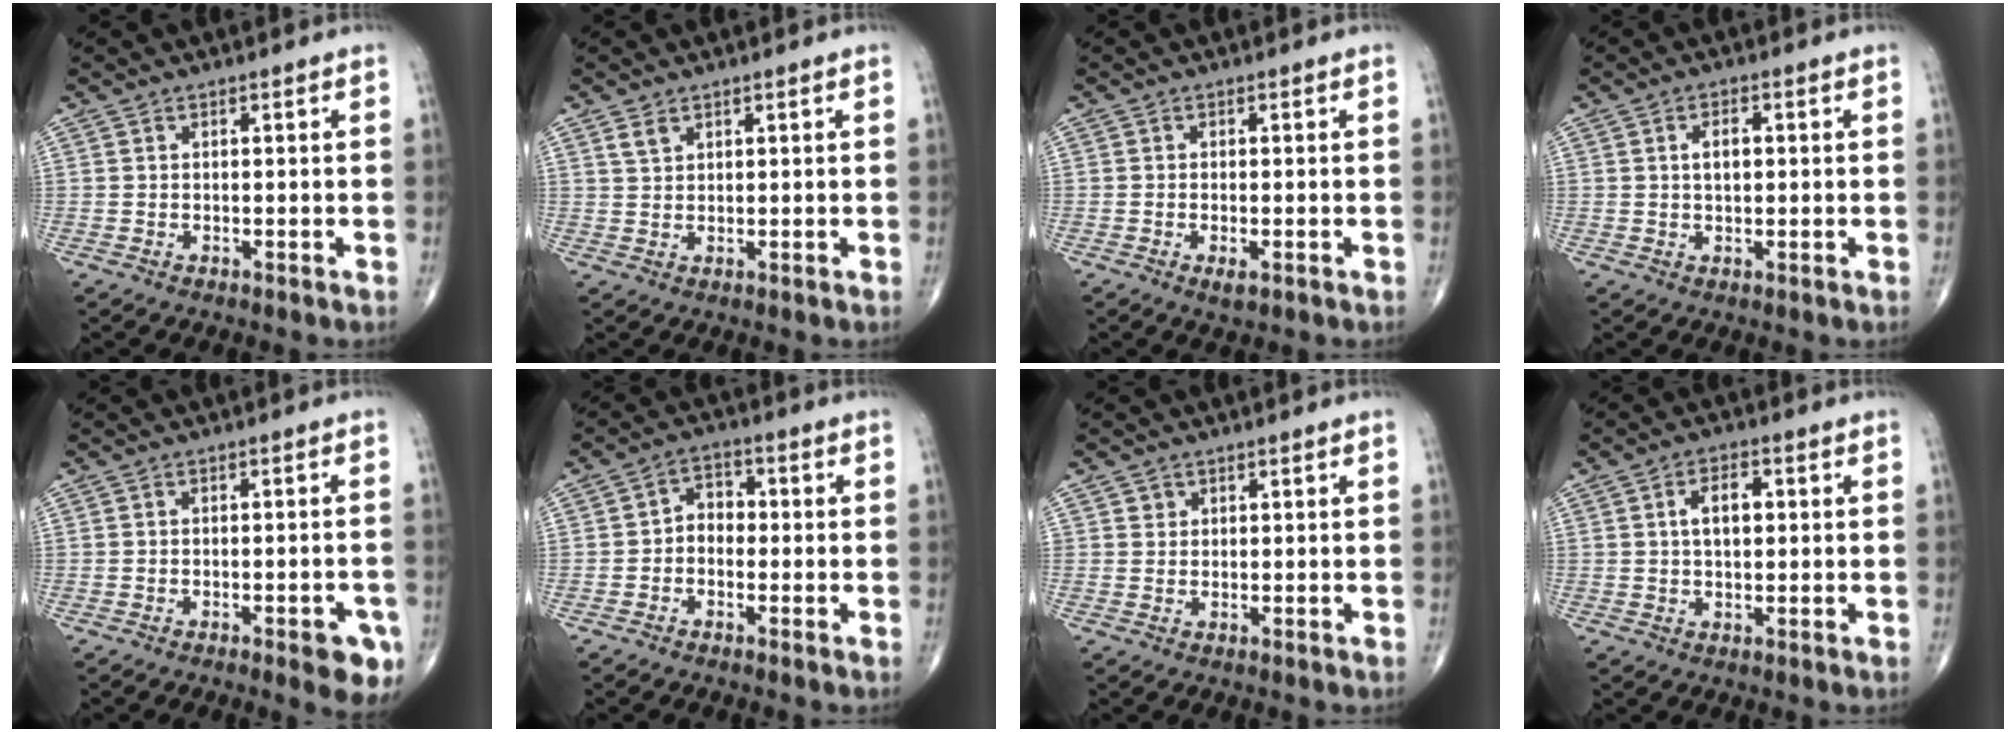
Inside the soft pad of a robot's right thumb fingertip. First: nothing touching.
{"total": 2.1, "force": [1.4, 1.2, 1.1], "torque": [-0.016, -0.003, 0.033]}
{"total": 2.1, "force": [-0.8, 0.8, 1.8], "torque": [-0.031, -0.003, -0.014]}
{"total": 3.2, "force": [0.5, 1.8, 2.6], "torque": [-0.040, 0.003, 0.006]}
{"total": 6.4, "force": [-3.2, 2.1, 5.1], "torque": [-0.046, 0.009, -0.036]}
{"total": 4.2, "force": [-0.8, 3.3, 2.5], "torque": [-0.016, 0.021, -0.030]}
{"total": 1.2, "force": [0.6, 1.1, 0.1], "torque": [0.011, -0.001, 0.006]}
{"total": 5.2, "force": [0.8, 2.9, 4.2], "torque": [-0.066, 0.009, 0.011]}